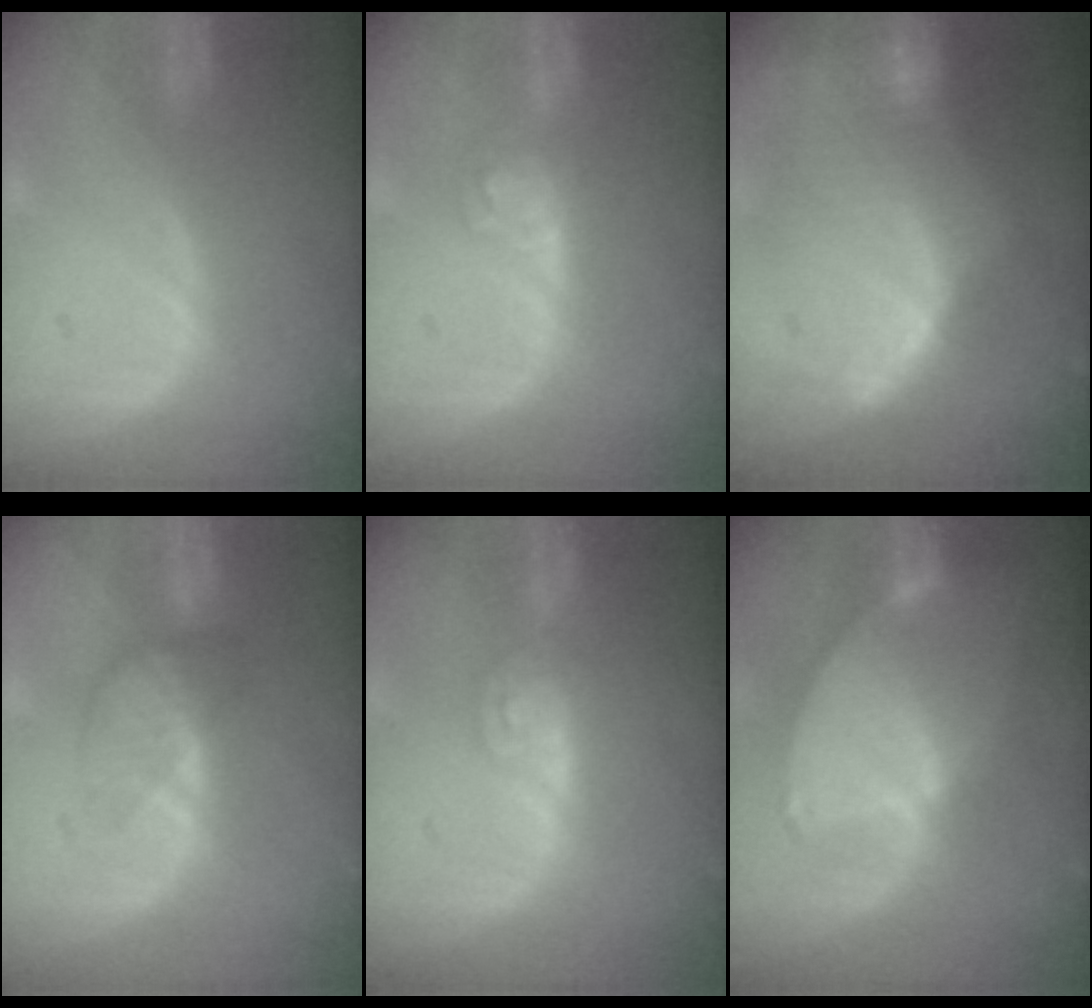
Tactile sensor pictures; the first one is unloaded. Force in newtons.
{"total": 4.3, "press": 3.9, "slide": 1.9}
{"total": 10.0, "press": 9.0, "slide": 4.3}
{"total": 3.9, "press": 3.6, "slide": 1.4}
{"total": 4.8, "press": 4.1, "slide": 2.4}
{"total": 8.4, "press": 7.3, "slide": 4.1}